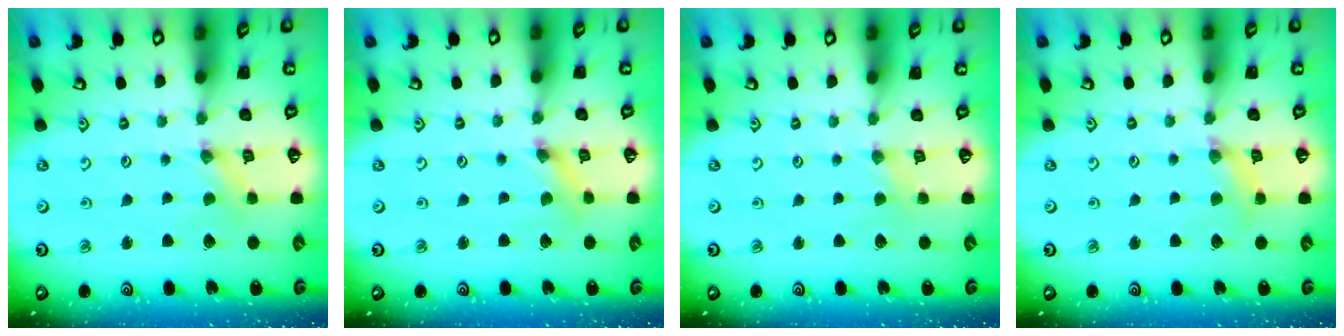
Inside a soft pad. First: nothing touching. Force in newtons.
{"total": 2.0, "press": 2.0, "slide": 0.1}
{"total": 1.8, "press": 1.8, "slide": 0.4}
{"total": 4.0, "press": 4.0, "slide": 0.4}